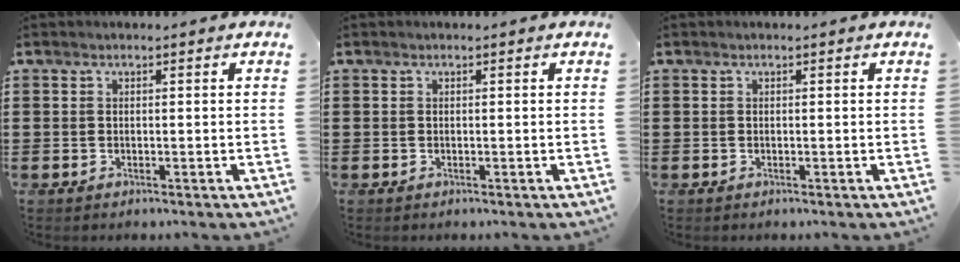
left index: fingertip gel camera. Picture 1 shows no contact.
{"total": 0.0}
{"total": 0.0}